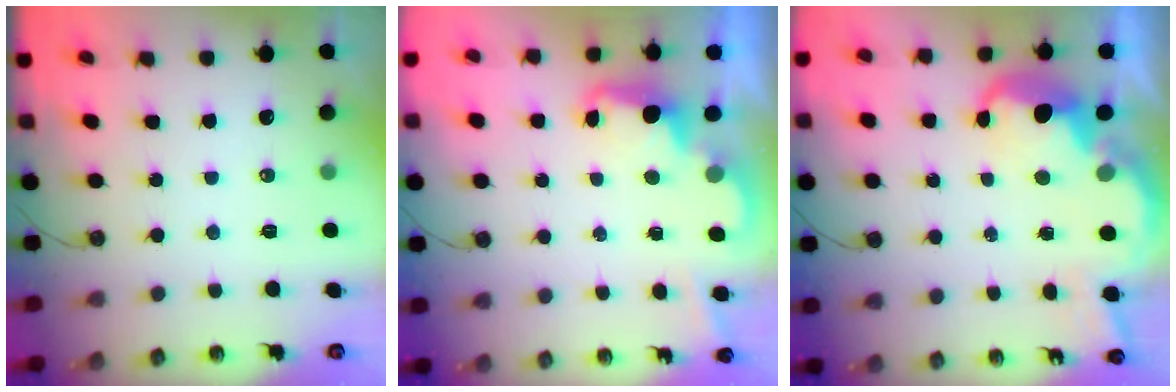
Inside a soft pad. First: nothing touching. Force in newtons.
{"total": 2.4, "press": 2.3, "slide": 0.5}
{"total": 7.9, "press": 7.9, "slide": 0.6}